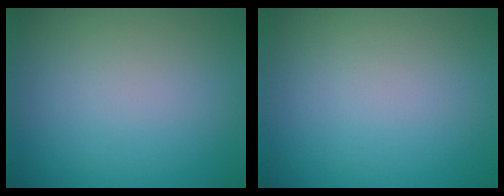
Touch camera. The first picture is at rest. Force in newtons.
{"total": 0.0}